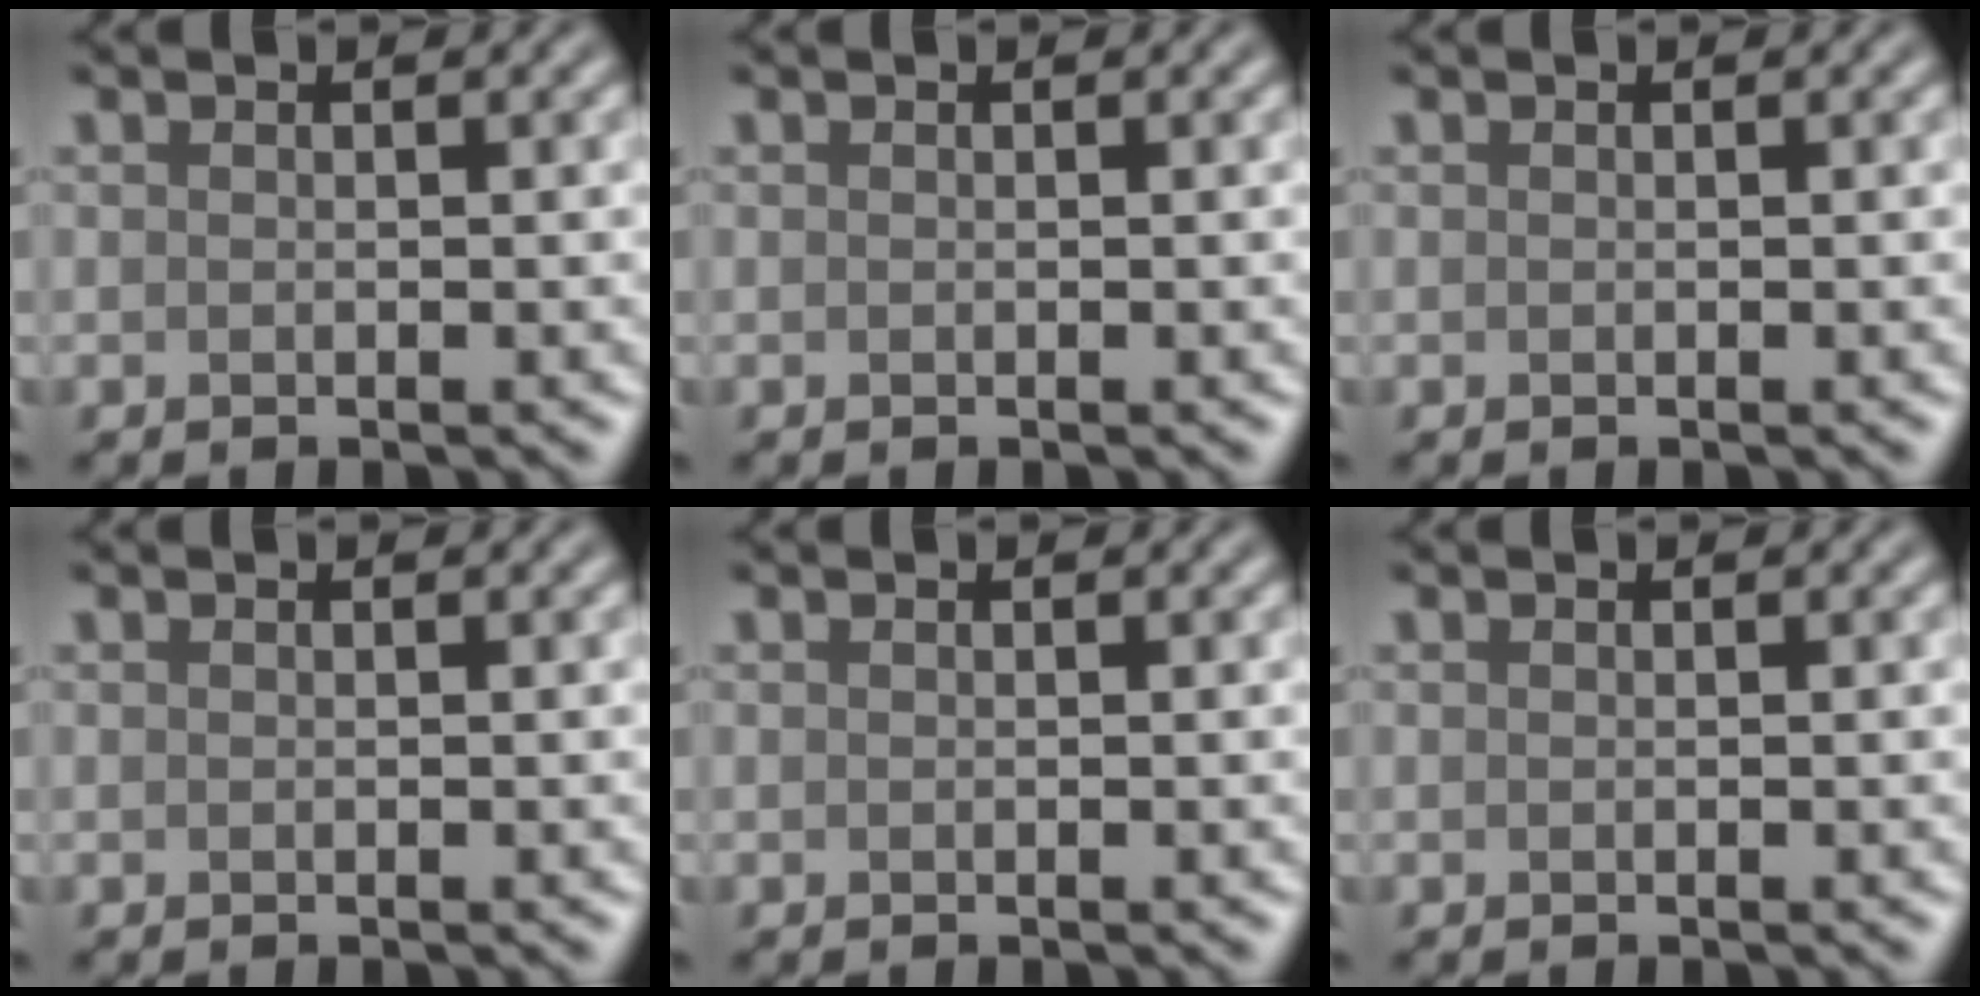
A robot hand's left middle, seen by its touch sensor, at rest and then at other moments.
{"total": 0.0}
{"total": 0.0}
{"total": 0.0}
{"total": 0.0}
{"total": 0.0}